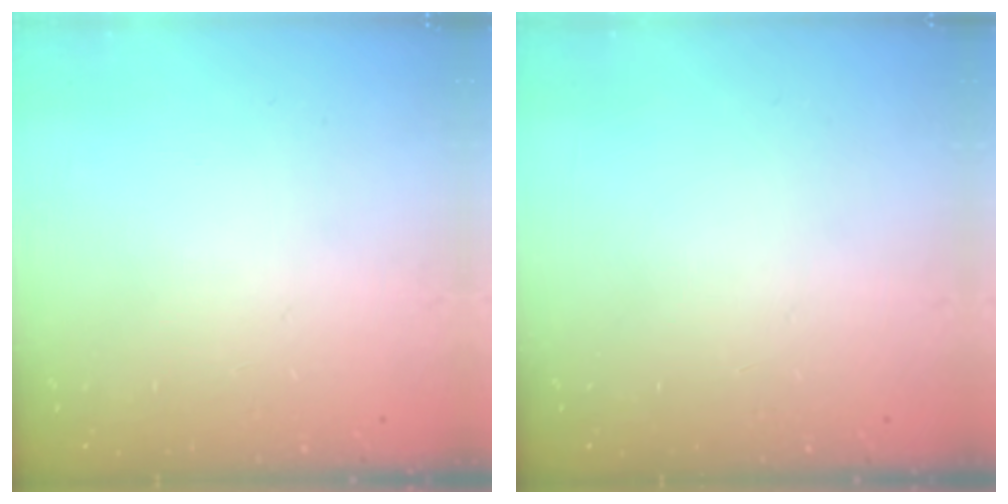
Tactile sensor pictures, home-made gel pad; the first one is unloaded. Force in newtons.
{"total": 0.0}